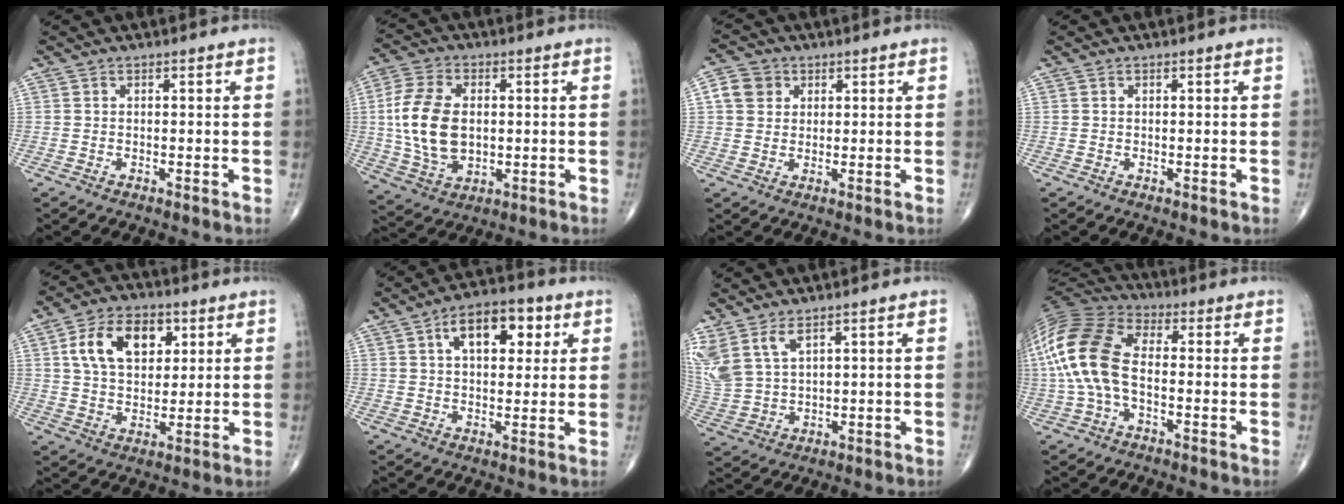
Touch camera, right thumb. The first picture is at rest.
{"total": 13.7, "force": [0.5, 8.6, 10.6], "torque": [-0.208, 0.000, 0.014]}
{"total": 5.1, "force": [1.5, 4.5, 1.8], "torque": [-0.018, 0.005, 0.022]}
{"total": 0.0}
{"total": 12.6, "force": [4.3, 8.0, 8.7], "torque": [-0.121, -0.005, 0.075]}
{"total": 10.8, "force": [3.9, 5.9, 8.2], "torque": [-0.092, 0.006, 0.055]}
{"total": 10.2, "force": [5.7, 5.1, 6.7], "torque": [-0.167, -0.019, 0.132]}
{"total": 16.3, "force": [-1.0, 9.2, 13.5], "torque": [-0.302, 0.032, -0.027]}